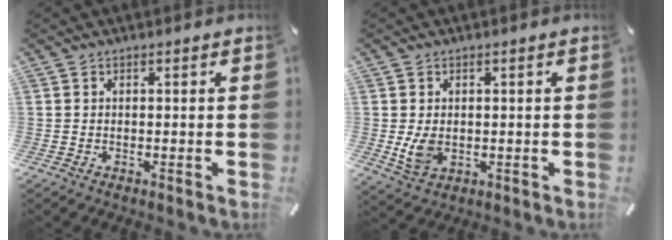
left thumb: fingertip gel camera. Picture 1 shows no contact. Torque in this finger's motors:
{"motor_torque": [0.89, 1.16, 0.75, -0.03, 0.18]}